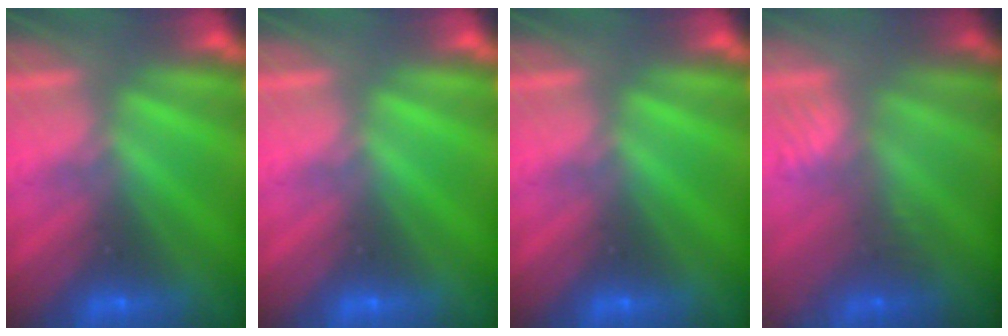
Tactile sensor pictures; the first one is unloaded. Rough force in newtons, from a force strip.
{"total": 0.0}
{"total": 0.0}
{"total": 2.4}